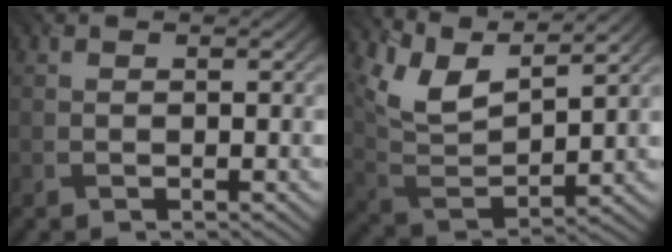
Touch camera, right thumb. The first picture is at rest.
{"total": 9.2, "force": [6.1, 3.4, 5.9], "torque": [-0.136, 0.002, 0.125]}